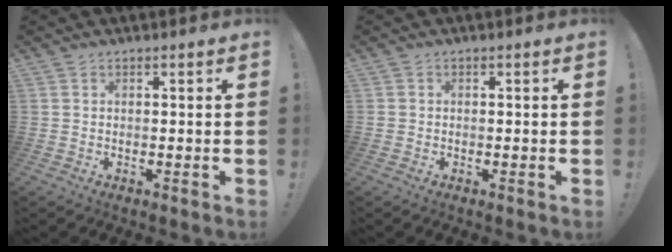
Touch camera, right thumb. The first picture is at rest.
{"total": 0.7, "force": [-0.4, 0.4, 0.2], "torque": [-0.005, 0.003, -0.008]}